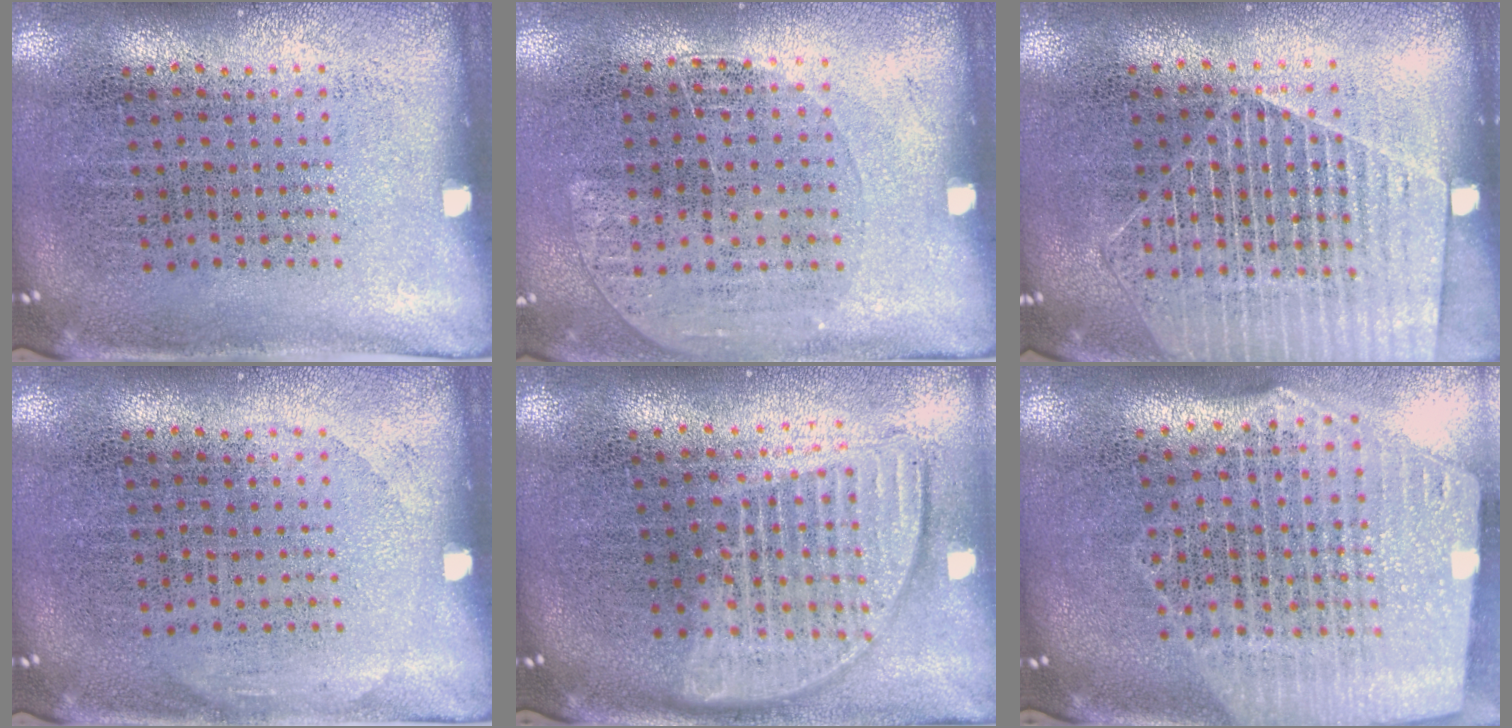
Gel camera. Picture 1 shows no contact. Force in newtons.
{"total": 1.2, "press": 1.0, "slide": 0.7}
{"total": 1.6, "press": 1.4, "slide": 0.7}
{"total": 0.7, "press": 0.6, "slide": 0.1}
{"total": 1.8, "press": 1.6, "slide": 0.9}
{"total": 2.7, "press": 2.3, "slide": 1.4}